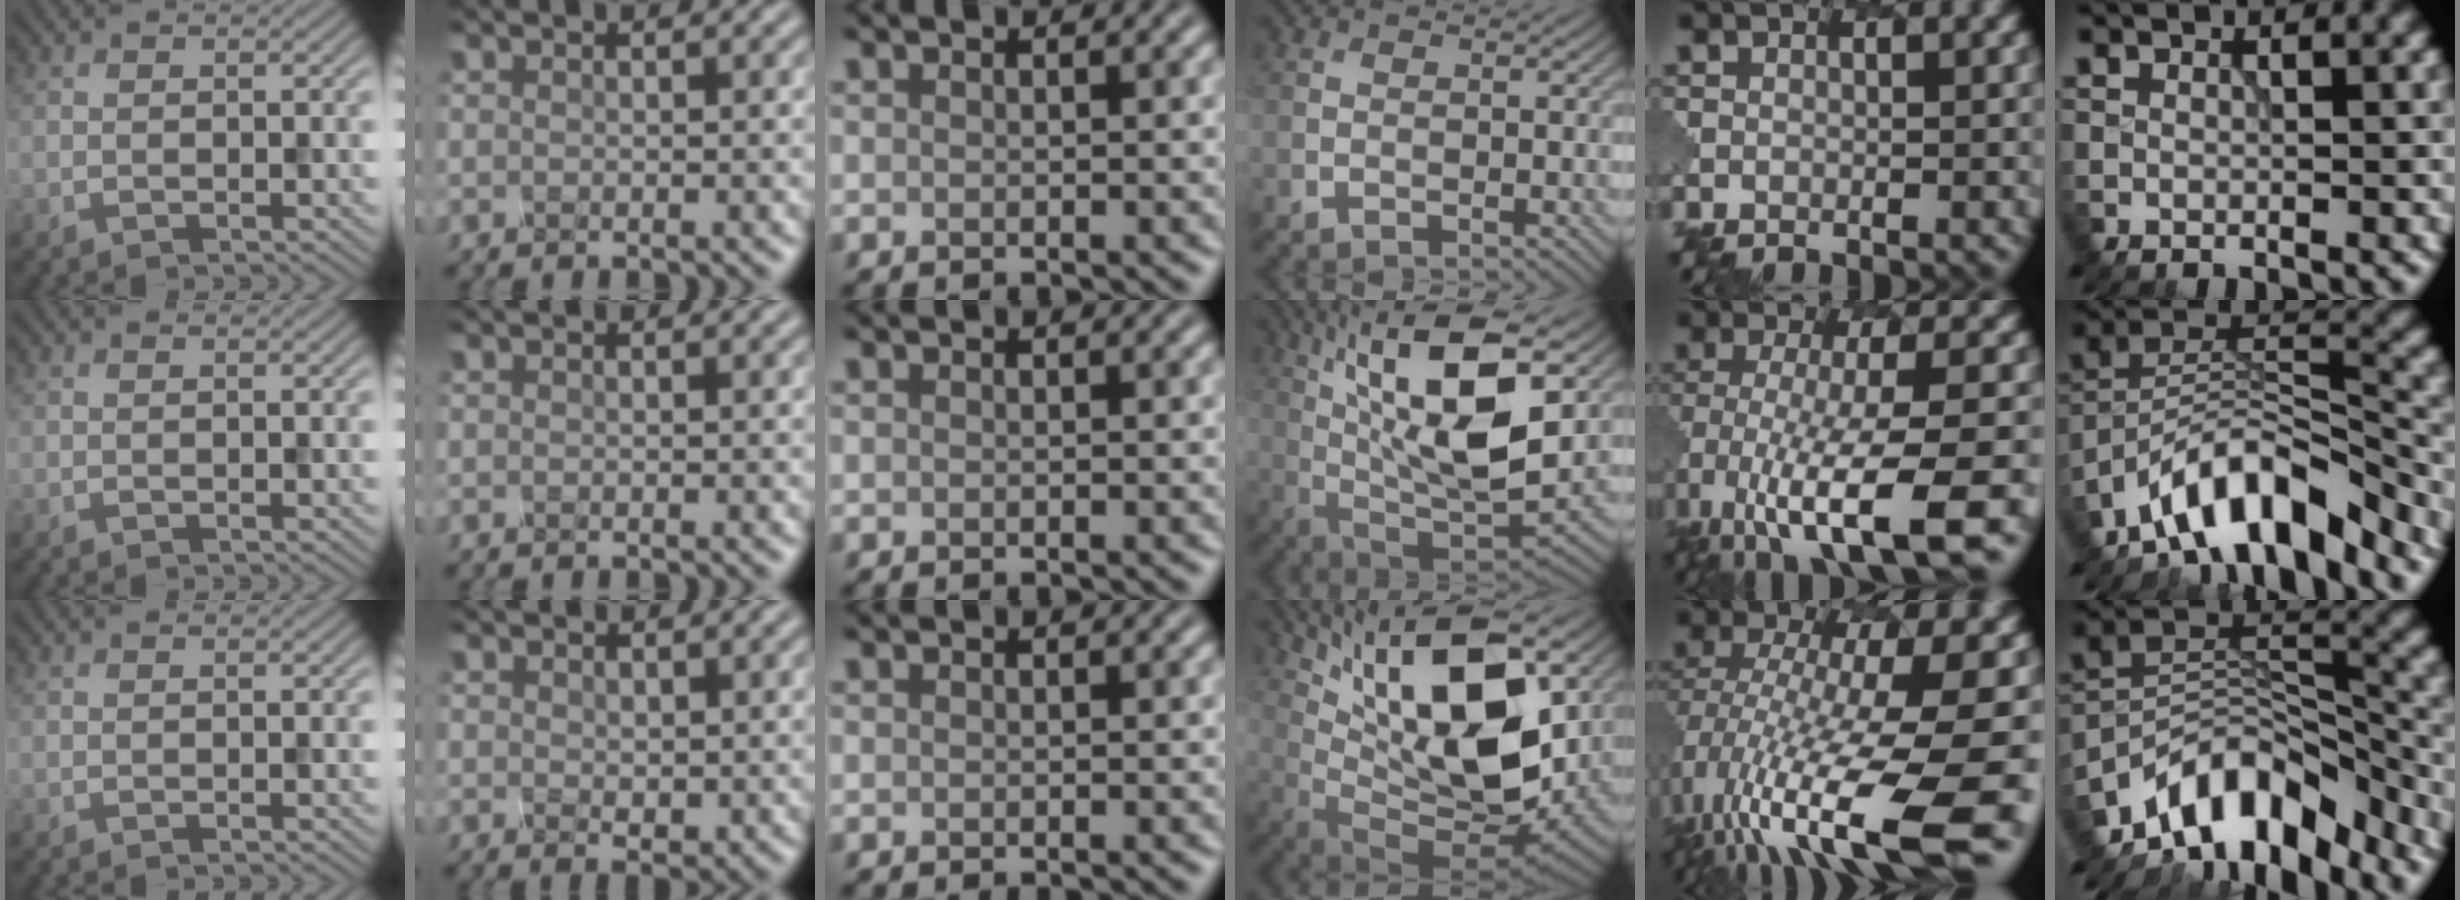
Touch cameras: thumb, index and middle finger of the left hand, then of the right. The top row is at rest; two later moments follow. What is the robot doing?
{"motion": "twist", "object": "rubiks cube"}